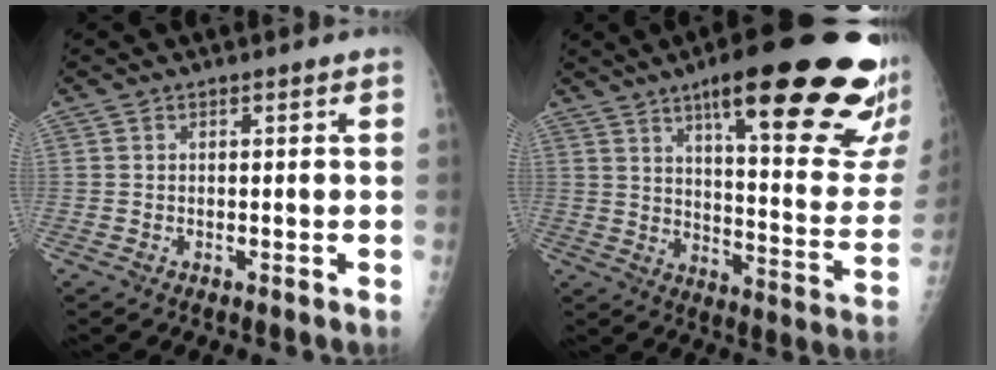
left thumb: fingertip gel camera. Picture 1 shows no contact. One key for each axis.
{"total": 29.8, "fx": 17.0, "fy": 6.3, "fz": 23.7, "tx": -0.262, "ty": -0.057, "tz": 0.247}